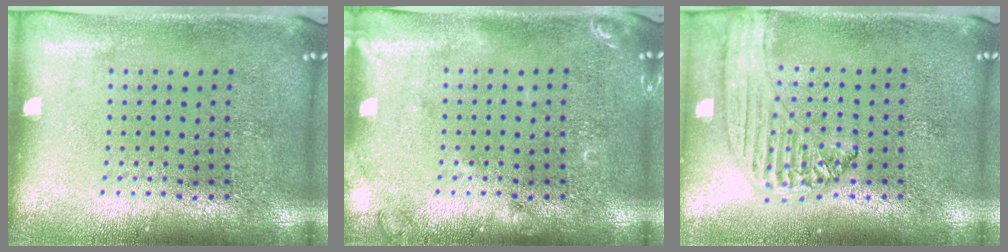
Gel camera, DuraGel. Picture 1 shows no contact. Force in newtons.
{"total": 1.5, "press": 1.5, "slide": 0.3}
{"total": 1.3, "press": 1.3, "slide": 0.2}